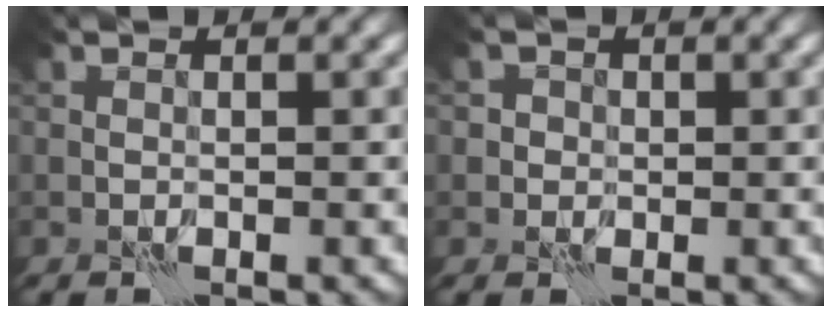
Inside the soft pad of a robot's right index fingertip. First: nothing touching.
{"total": 1.7, "force": [0.2, 1.7, 0.4], "torque": [0.005, 0.001, 0.003]}